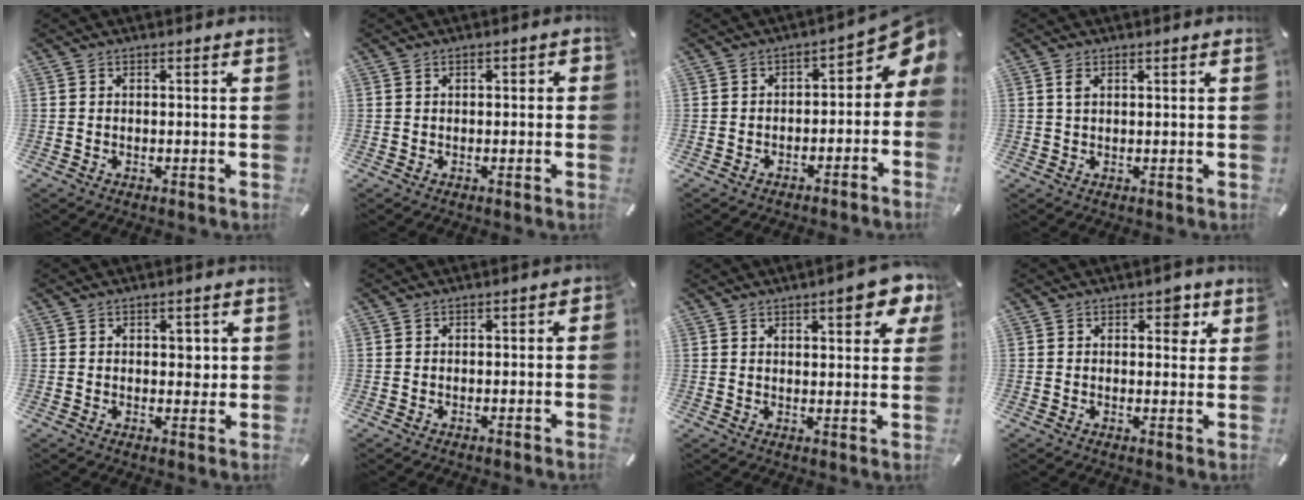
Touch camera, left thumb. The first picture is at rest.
{"total": 1.5, "force": [-0.4, 0.9, 1.1], "torque": [-0.020, 0.004, -0.009]}
{"total": 7.3, "force": [1.6, 4.6, 5.5], "torque": [-0.062, -0.014, 0.023]}
{"total": 1.6, "force": [0.7, 0.6, 1.3], "torque": [-0.028, 0.002, 0.011]}
{"total": 3.1, "force": [0.6, 2.1, 2.2], "torque": [-0.014, -0.004, 0.001]}
{"total": 1.3, "force": [-0.8, 0.7, 0.6], "torque": [-0.011, 0.004, -0.017]}
{"total": 8.3, "force": [4.7, 2.9, 6.2], "torque": [-0.079, -0.020, 0.075]}
{"total": 3.5, "force": [1.6, 2.2, 2.2], "torque": [-0.010, -0.007, 0.016]}